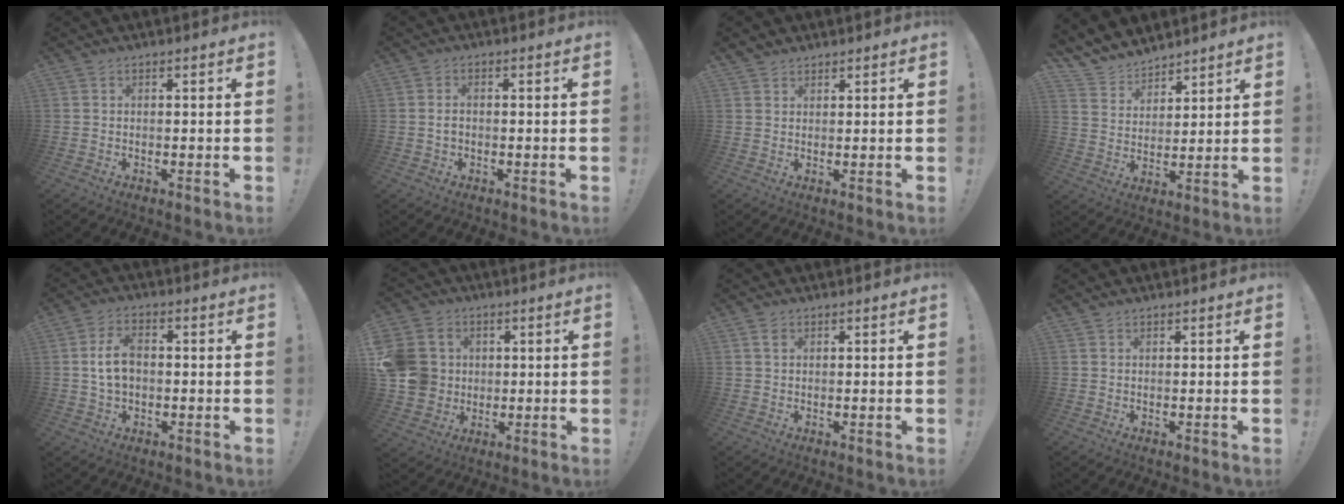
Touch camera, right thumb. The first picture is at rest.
{"total": 1.3, "force": [-0.3, 0.8, 1.1], "torque": [-0.012, 0.000, -0.007]}
{"total": 2.4, "force": [2.0, 1.2, 0.1], "torque": [0.006, -0.016, 0.037]}
{"total": 8.4, "force": [7.4, 3.9, 0.7], "torque": [-0.033, -0.069, 0.147]}
{"total": 7.6, "force": [0.4, 4.8, 5.8], "torque": [-0.094, 0.002, 0.006]}
{"total": 13.0, "force": [1.5, 11.9, 5.0], "torque": [-0.090, 0.003, 0.038]}
{"total": 1.8, "force": [0.9, 1.1, 1.0], "torque": [-0.004, -0.005, 0.014]}
{"total": 0.7, "force": [0.7, 0.2, 0.1], "torque": [0.004, -0.003, 0.013]}